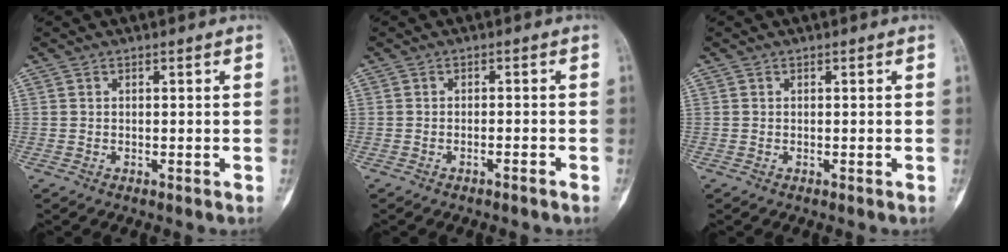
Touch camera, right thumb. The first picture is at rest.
{"total": 1.3, "force": [-1.0, 0.1, 0.9], "torque": [-0.024, 0.012, -0.013]}
{"total": 0.0}